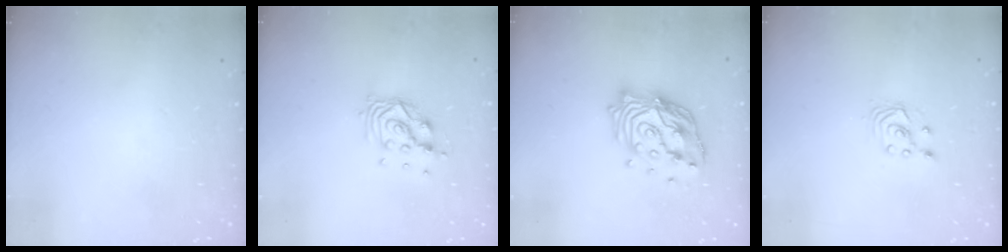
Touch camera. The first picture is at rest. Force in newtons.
{"total": 9.3, "press": 9.3, "slide": 0.9}
{"total": 16.7, "press": 16.7, "slide": 1.5}
{"total": 1.7, "press": 1.7, "slide": 0.2}